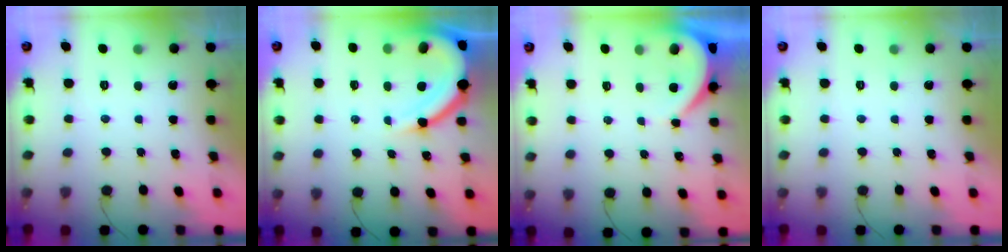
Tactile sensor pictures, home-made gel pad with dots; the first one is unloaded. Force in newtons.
{"total": 10.7, "press": 10.6, "slide": 1.1}
{"total": 3.9, "press": 3.8, "slide": 0.5}
{"total": 0.0}